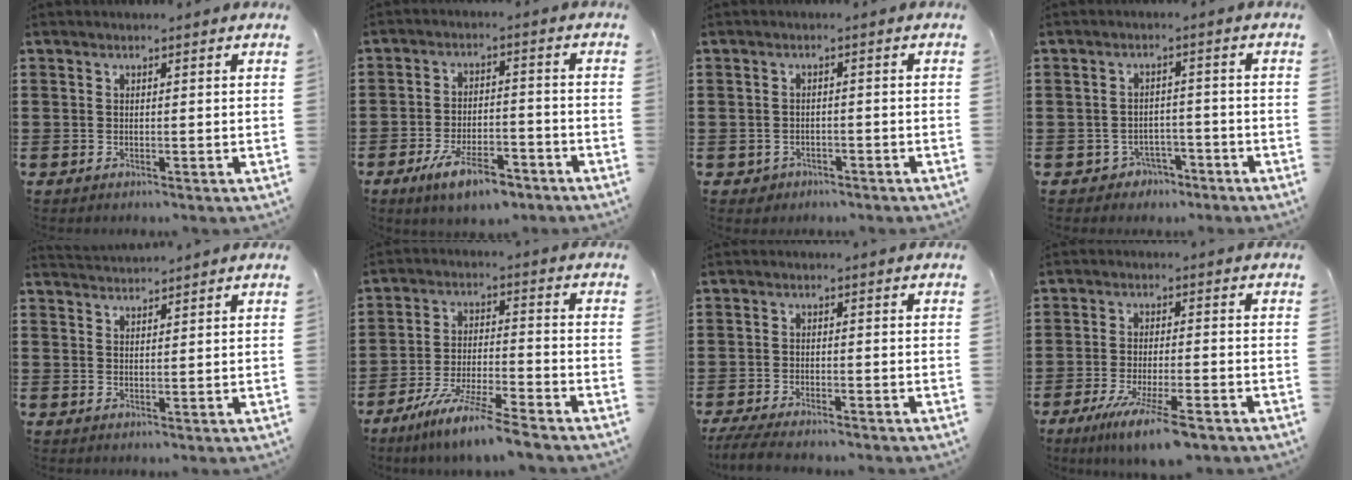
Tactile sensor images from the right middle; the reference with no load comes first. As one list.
[{"total": 7.3, "force": [-5.1, 2.3, 4.8], "torque": [-0.092, 0.004, -0.092]}, {"total": 1.1, "force": [-0.8, 0.7, 0.0], "torque": [-0.004, 0.001, -0.021]}, {"total": 2.5, "force": [-2.2, 1.2, 0.1], "torque": [-0.011, 0.002, -0.048]}, {"total": 2.1, "force": [2.1, 0.0, -0.1], "torque": [-0.004, 0.001, 0.040]}, {"total": 7.9, "force": [-6.9, -0.4, 3.7], "torque": [-0.080, -0.010, -0.134]}, {"total": 2.9, "force": [-2.6, 0.1, 1.1], "torque": [-0.033, -0.007, -0.057]}, {"total": 7.5, "force": [-4.9, 0.7, 5.7], "torque": [-0.106, -0.015, -0.086]}]